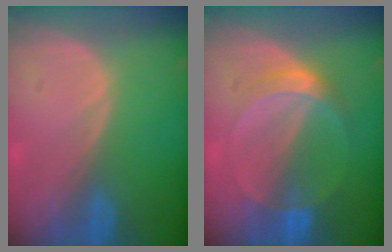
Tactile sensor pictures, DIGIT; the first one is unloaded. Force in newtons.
{"total": 5.1, "press": 4.7, "slide": 2.0}